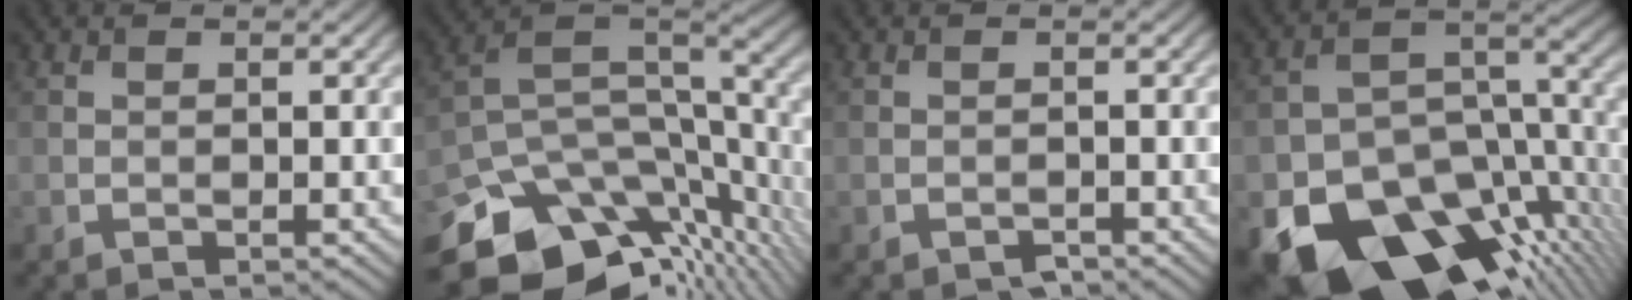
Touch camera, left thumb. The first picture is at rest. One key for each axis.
{"total": 15.1, "fx": -8.6, "fy": 8.1, "fz": 9.5, "tx": -0.215, "ty": -0.031, "tz": -0.130}
{"total": 0.9, "fx": -0.8, "fy": 0.4, "fz": 0.3, "tx": -0.004, "ty": -0.001, "tz": -0.014}
{"total": 19.4, "fx": -10.3, "fy": 11.6, "fz": 11.7, "tx": -0.205, "ty": -0.056, "tz": -0.137}